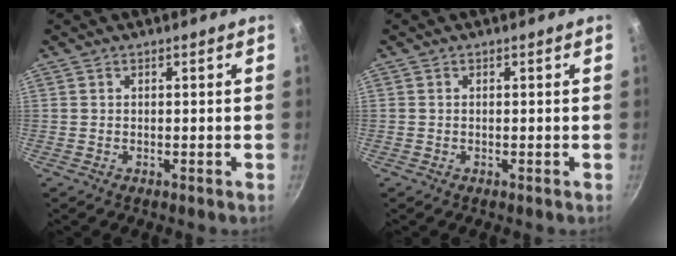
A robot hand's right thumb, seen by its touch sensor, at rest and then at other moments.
{"total": 0.0}